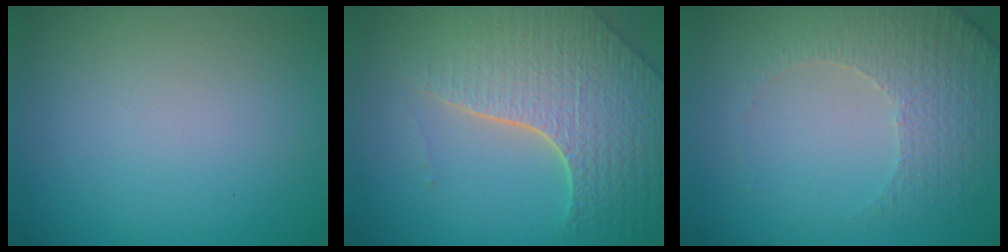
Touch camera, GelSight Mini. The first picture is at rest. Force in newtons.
{"total": 8.0, "press": 5.6, "slide": 5.6}
{"total": 5.0, "press": 3.6, "slide": 3.5}